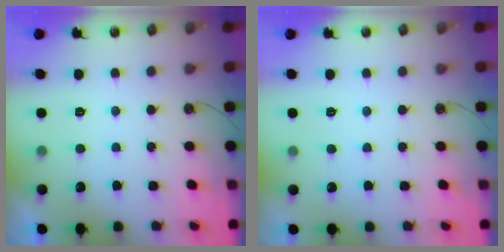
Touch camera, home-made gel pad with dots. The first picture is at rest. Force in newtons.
{"total": 2.0, "press": 2.0, "slide": 0.4}